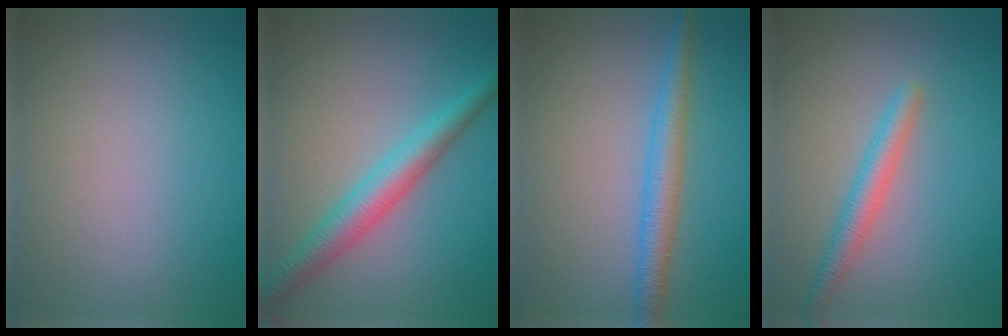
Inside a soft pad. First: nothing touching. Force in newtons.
{"total": 4.2, "press": 4.2, "slide": 0.1}
{"total": 3.3, "press": 3.3, "slide": 0.1}
{"total": 2.5, "press": 2.5, "slide": 0.1}